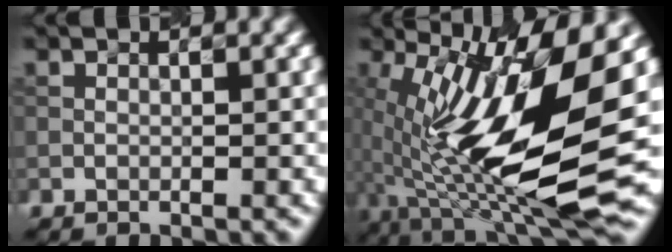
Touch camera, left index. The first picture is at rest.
{"total": 15.8, "force": [-1.1, 5.8, 14.7], "torque": [-0.272, -0.009, -0.015]}